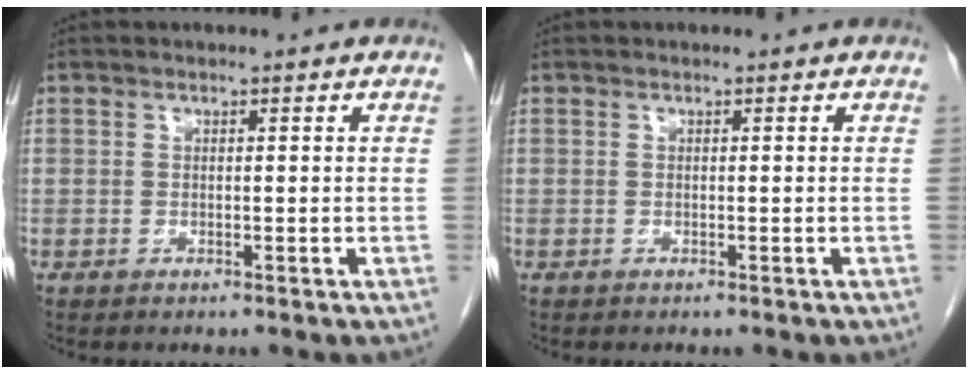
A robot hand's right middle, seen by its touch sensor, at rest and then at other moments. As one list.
[{"total": 0.0}]